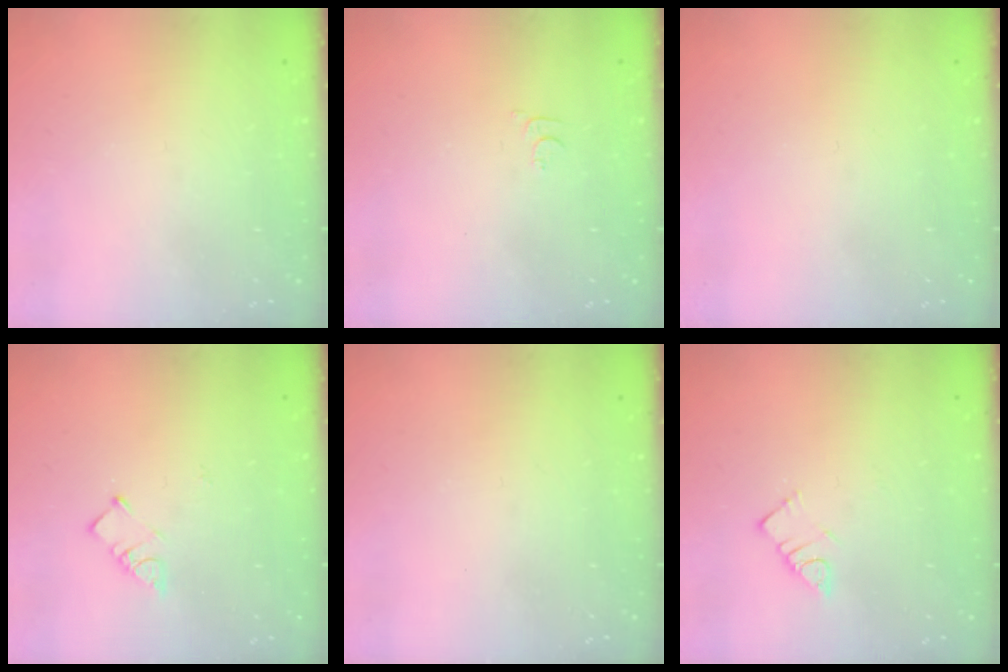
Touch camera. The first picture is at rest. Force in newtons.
{"total": 4.6, "press": 4.6, "slide": 0.6}
{"total": 0.0}
{"total": 3.4, "press": 3.3, "slide": 0.5}
{"total": 0.0}
{"total": 3.6, "press": 3.5, "slide": 0.3}